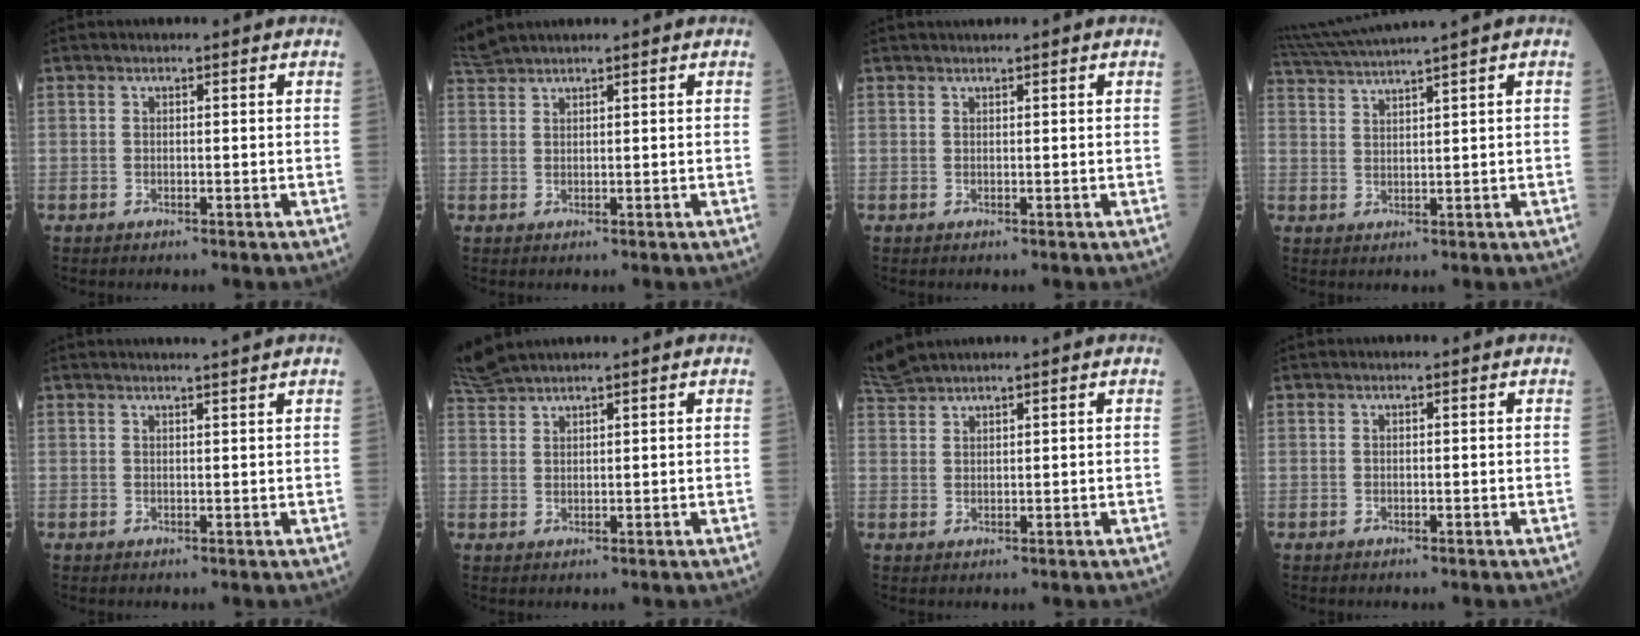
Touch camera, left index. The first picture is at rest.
{"total": 2.4, "force": [2.3, -0.5, 0.4], "torque": [-0.016, 0.018, 0.056]}
{"total": 0.9, "force": [0.8, -0.3, 0.4], "torque": [-0.009, 0.008, 0.020]}
{"total": 7.1, "force": [6.0, -1.8, 3.3], "torque": [-0.065, 0.014, 0.112]}
{"total": 3.4, "force": [3.0, -1.0, 1.2], "torque": [-0.013, 0.005, 0.037]}
{"total": 4.1, "force": [3.9, -0.6, 1.1], "torque": [-0.042, 0.018, 0.089]}
{"total": 3.5, "force": [3.4, -0.5, 0.7], "torque": [-0.031, 0.019, 0.079]}
{"total": 0.0}